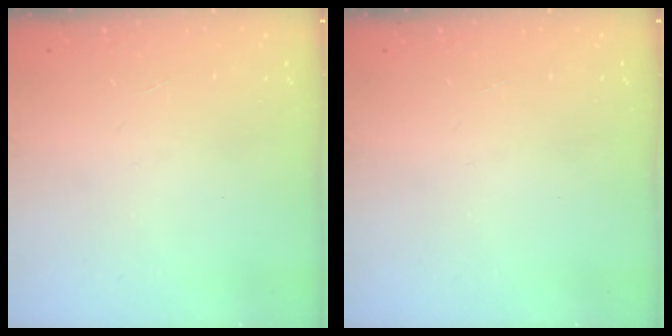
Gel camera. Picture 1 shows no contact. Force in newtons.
{"total": 0.0}